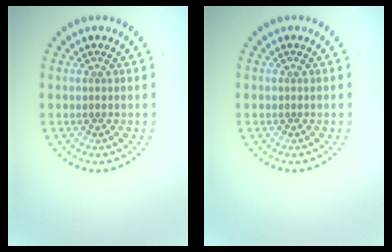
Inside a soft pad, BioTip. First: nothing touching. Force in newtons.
{"total": 0.0}